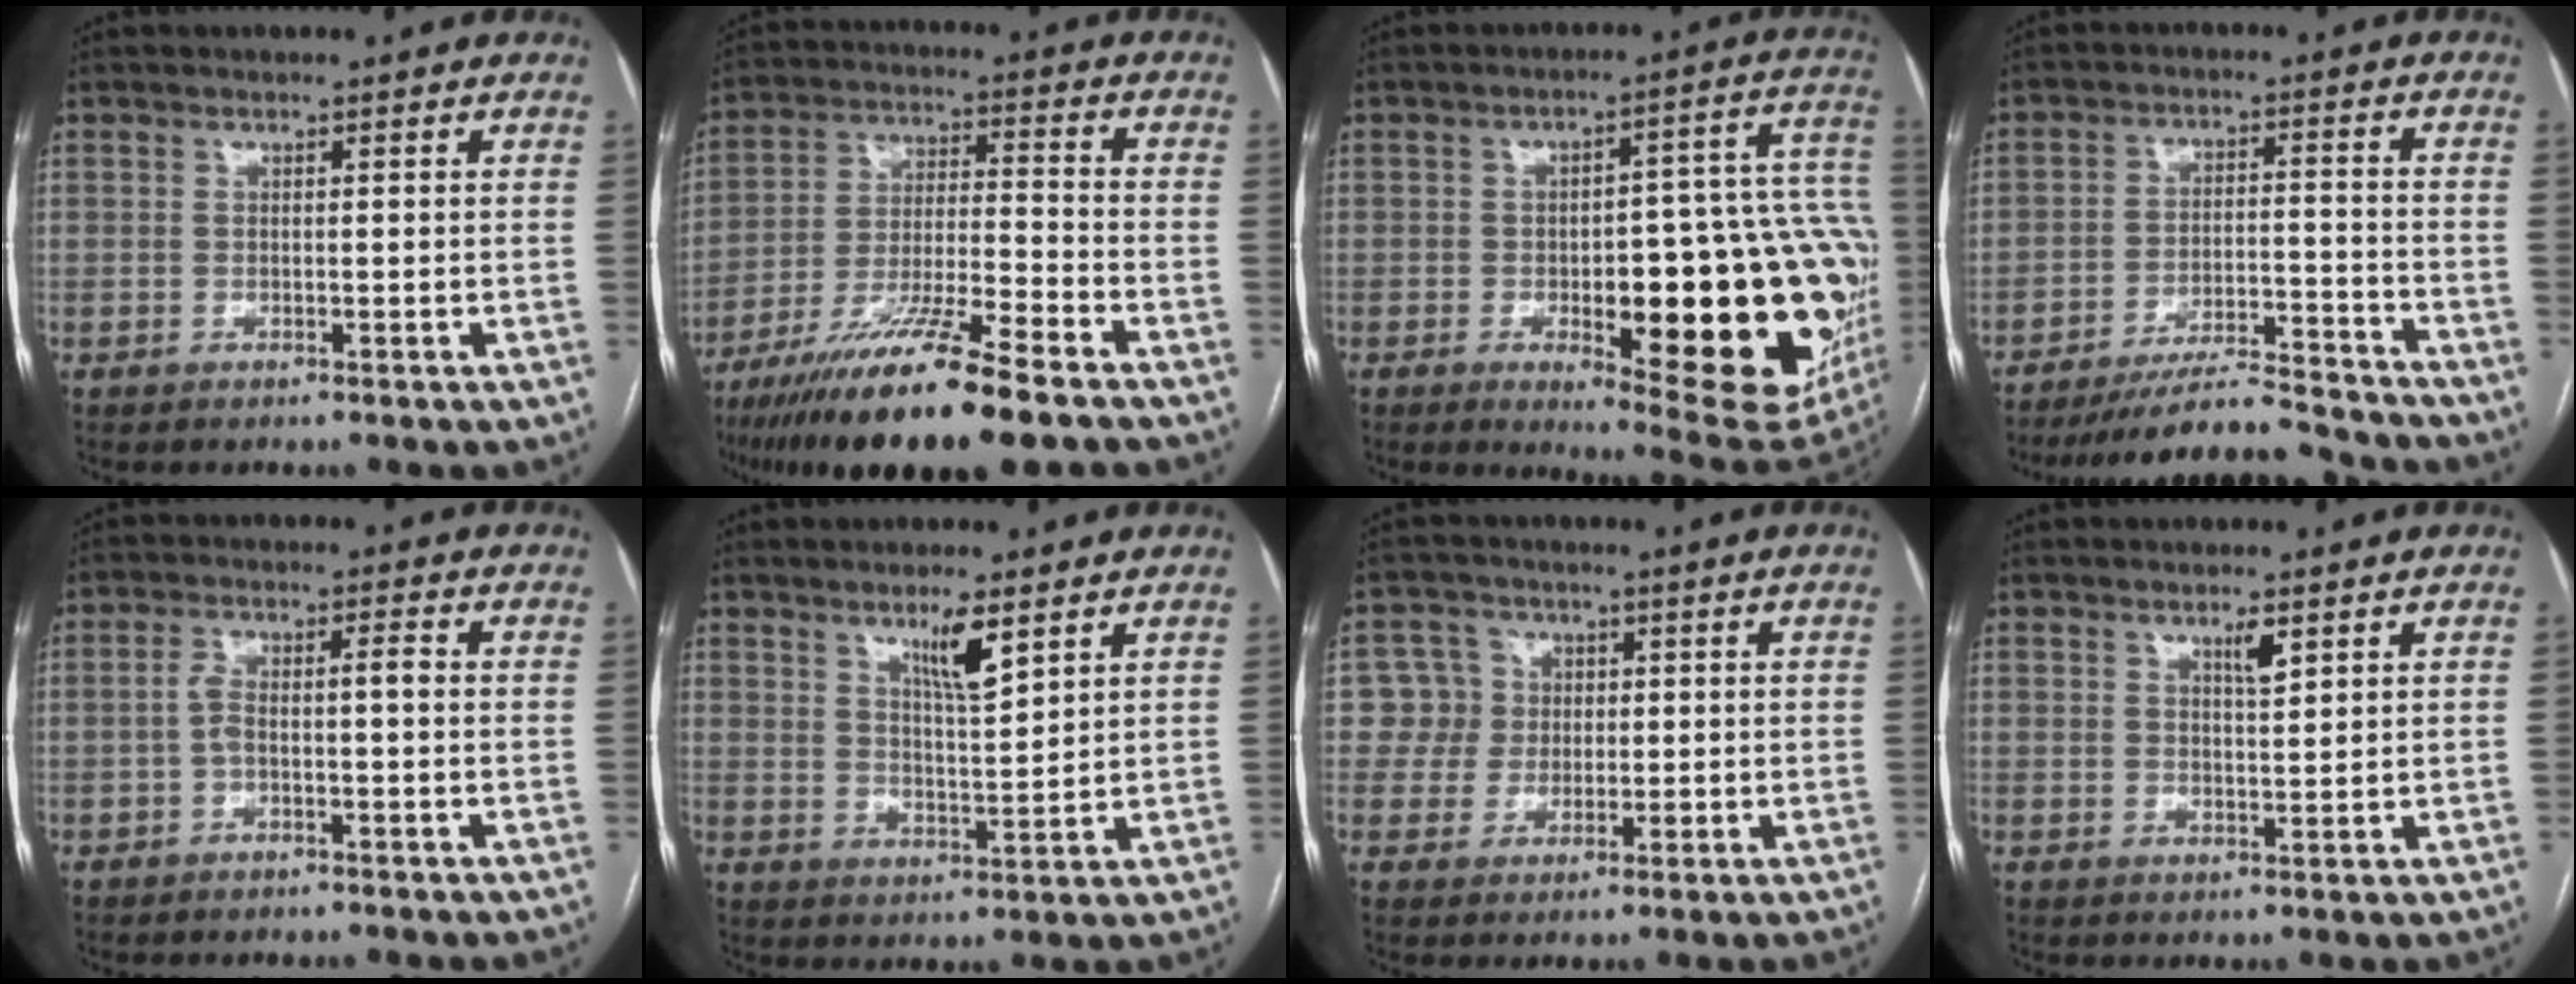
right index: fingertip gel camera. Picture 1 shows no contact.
{"total": 16.8, "force": [-11.9, 0.7, 11.8], "torque": [-0.216, -0.041, -0.210]}
{"total": 27.5, "force": [-5.1, 7.7, 25.8], "torque": [-0.247, 0.026, -0.045]}
{"total": 13.7, "force": [-13.0, 1.2, 4.1], "torque": [-0.061, 0.007, -0.199]}
{"total": 3.9, "force": [-0.8, 1.0, 3.6], "torque": [-0.073, 0.024, -0.012]}
{"total": 6.0, "force": [3.7, 0.7, 4.6], "torque": [-0.082, -0.008, 0.066]}
{"total": 5.5, "force": [0.6, 5.4, 0.3], "torque": [0.009, 0.017, 0.014]}
{"total": 2.6, "force": [1.7, 0.4, 2.0], "torque": [-0.036, -0.004, 0.029]}